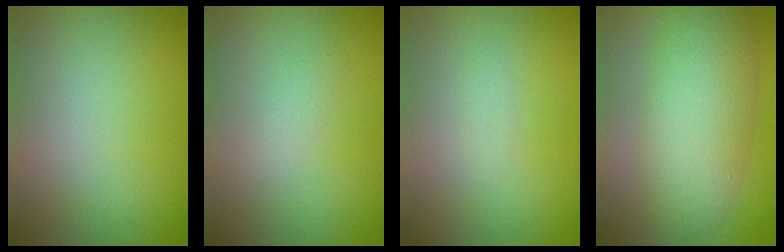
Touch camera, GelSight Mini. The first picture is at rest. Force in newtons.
{"total": 1.1, "press": 1.1, "slide": 0.1}
{"total": 0.7, "press": 0.7, "slide": 0.0}
{"total": 7.0, "press": 7.0, "slide": 0.3}